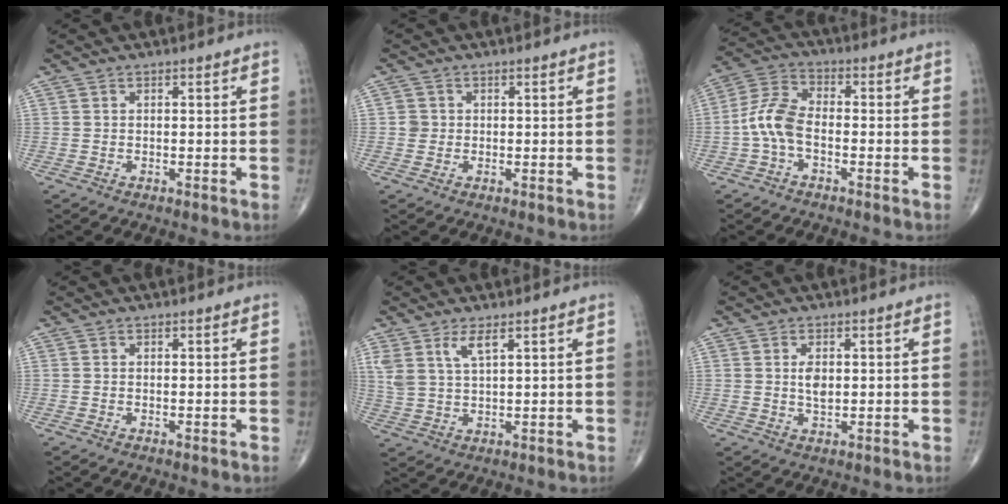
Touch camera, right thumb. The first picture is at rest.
{"total": 1.6, "force": [0.0, 1.6, 0.2], "torque": [0.004, 0.004, -0.001]}
{"total": 7.6, "force": [-1.9, 4.2, 6.0], "torque": [-0.128, 0.029, -0.048]}
{"total": 0.0}
{"total": 4.8, "force": [2.8, 1.5, 3.6], "torque": [-0.079, -0.013, 0.063]}
{"total": 3.1, "force": [0.5, 1.6, 2.7], "torque": [-0.044, -0.005, 0.010]}